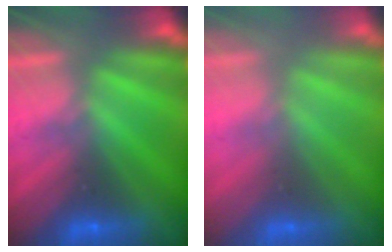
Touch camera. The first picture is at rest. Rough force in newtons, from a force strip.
{"total": 2.6}